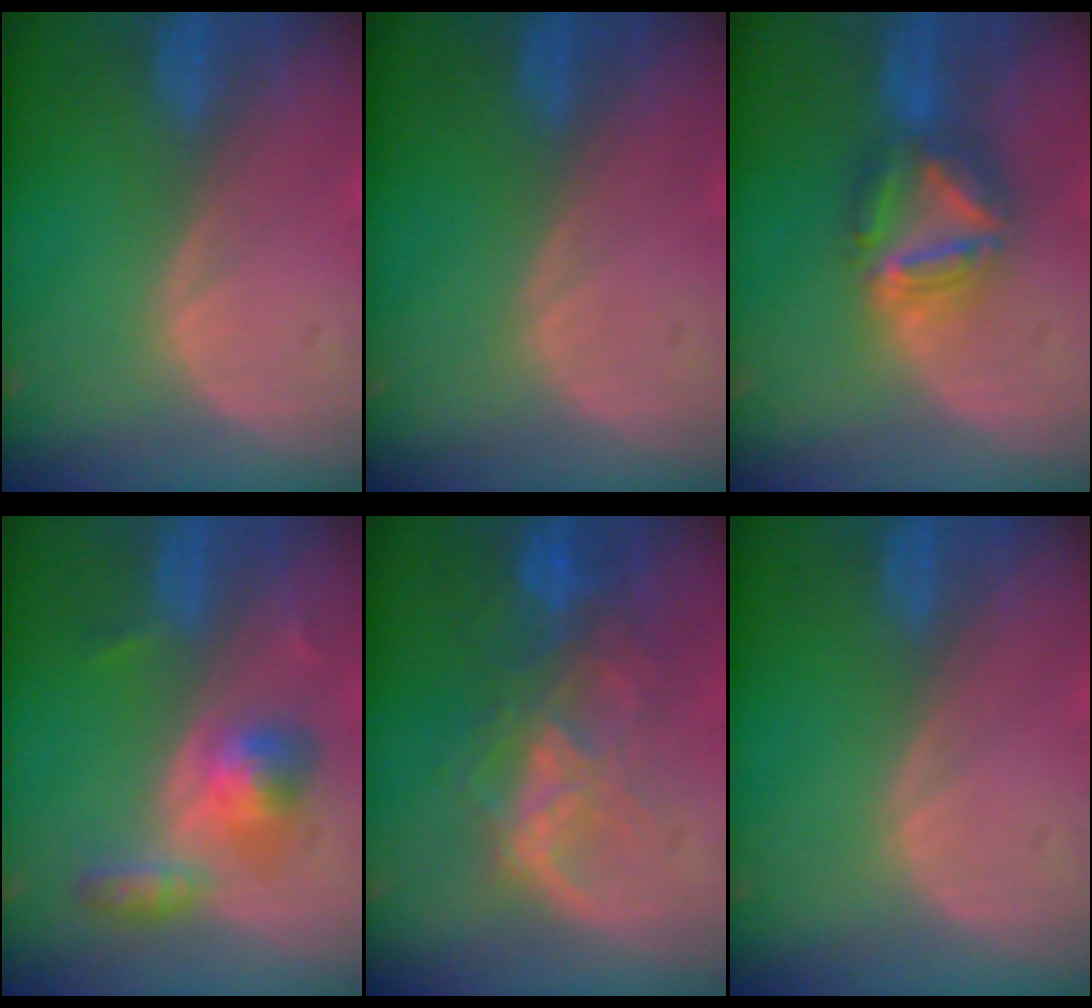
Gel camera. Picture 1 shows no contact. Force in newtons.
{"total": 0.0}
{"total": 7.4, "press": 6.5, "slide": 3.6}
{"total": 5.5, "press": 5.3, "slide": 1.6}
{"total": 8.9, "press": 7.5, "slide": 4.8}
{"total": 0.0}